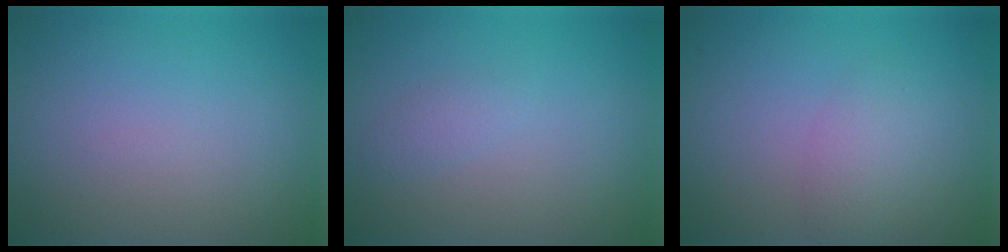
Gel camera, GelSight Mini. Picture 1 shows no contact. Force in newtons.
{"total": 1.1, "press": 1.1, "slide": 0.0}
{"total": 2.0, "press": 2.0, "slide": 0.1}